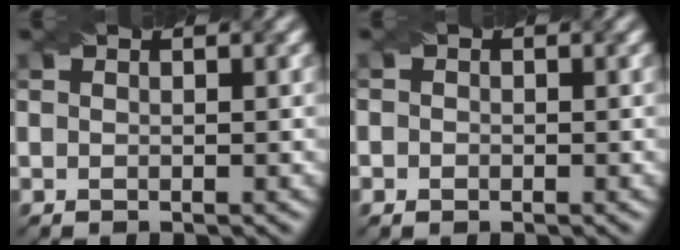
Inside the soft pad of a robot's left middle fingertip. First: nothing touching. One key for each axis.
{"total": 0.8, "fx": -0.2, "fy": 0.8, "fz": 0.2, "tx": 0.001, "ty": -0.004, "tz": -0.005}